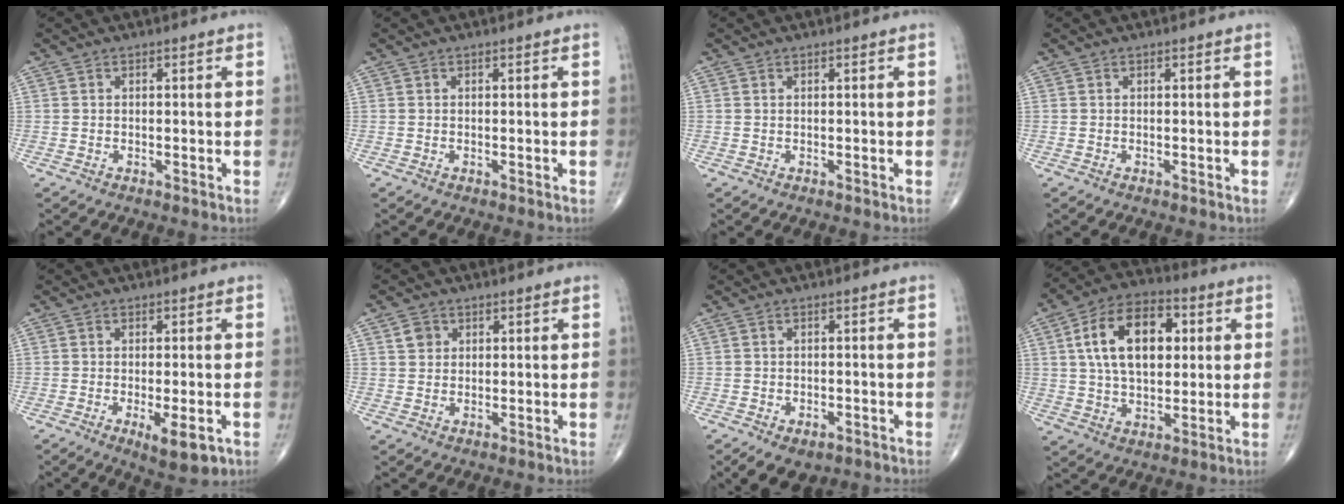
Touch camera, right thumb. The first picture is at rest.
{"total": 0.0}
{"total": 0.0}
{"total": 0.0}
{"total": 6.6, "force": [-2.5, 2.1, 5.8], "torque": [-0.080, -0.011, -0.031]}
{"total": 2.8, "force": [1.2, 2.4, 0.9], "torque": [-0.005, -0.004, 0.019]}
{"total": 6.0, "force": [-3.6, 3.5, 3.2], "torque": [-0.037, 0.011, -0.049]}
{"total": 16.8, "force": [3.8, 10.0, 12.9], "torque": [-0.199, 0.009, 0.063]}